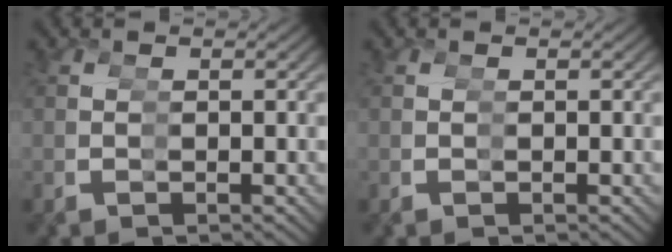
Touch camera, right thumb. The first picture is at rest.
{"total": 0.0}